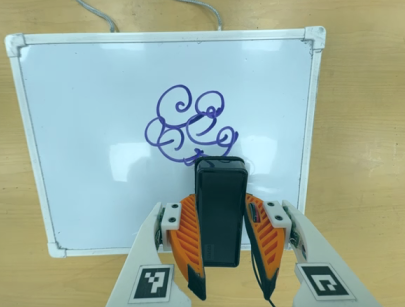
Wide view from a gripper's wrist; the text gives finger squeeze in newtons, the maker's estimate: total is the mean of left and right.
{"total": 5.8, "left": 3.7, "right": 7.9}